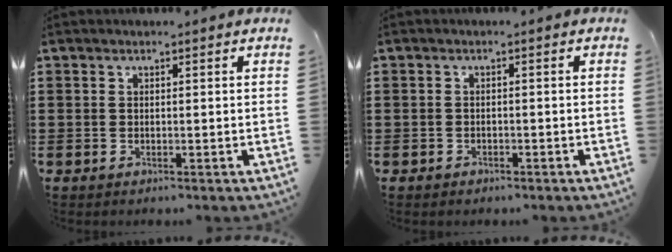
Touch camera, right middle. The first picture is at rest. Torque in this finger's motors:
{"motor_torque": [0.37, 0.48, -0.15, -0.08]}